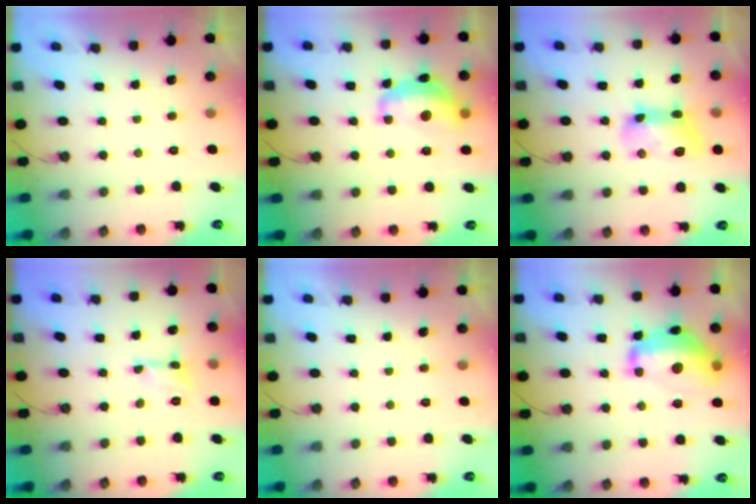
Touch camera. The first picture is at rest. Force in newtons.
{"total": 13.4, "press": 13.4, "slide": 0.9}
{"total": 11.5, "press": 11.5, "slide": 0.5}
{"total": 2.8, "press": 2.7, "slide": 0.3}
{"total": 0.0}
{"total": 17.3, "press": 17.3, "slide": 1.1}